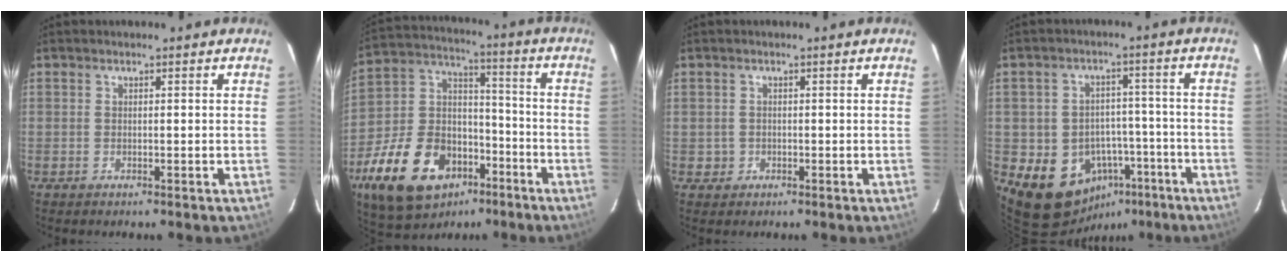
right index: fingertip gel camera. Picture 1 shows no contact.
{"total": 24.0, "force": [-12.9, 14.9, 13.6], "torque": [-0.300, 0.020, -0.200]}
{"total": 2.0, "force": [-0.3, 2.0, 0.0], "torque": [0.005, 0.011, 0.001]}
{"total": 12.9, "force": [-6.2, 10.6, 4.1], "torque": [-0.084, 0.040, -0.052]}